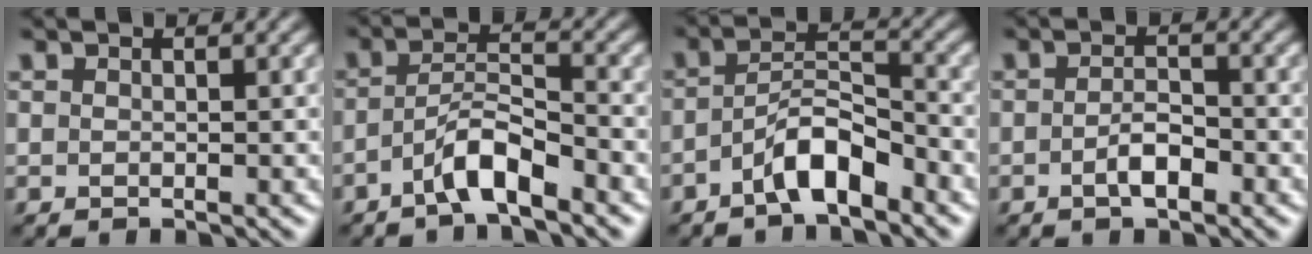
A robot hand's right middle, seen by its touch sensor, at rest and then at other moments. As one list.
[{"total": 3.6, "force": [-2.4, 0.6, 2.6], "torque": [-0.051, 0.016, -0.048]}, {"total": 4.3, "force": [-2.7, 1.3, 3.1], "torque": [-0.056, 0.016, -0.050]}, {"total": 2.0, "force": [-1.0, 0.7, 1.6], "torque": [-0.030, 0.006, -0.020]}]